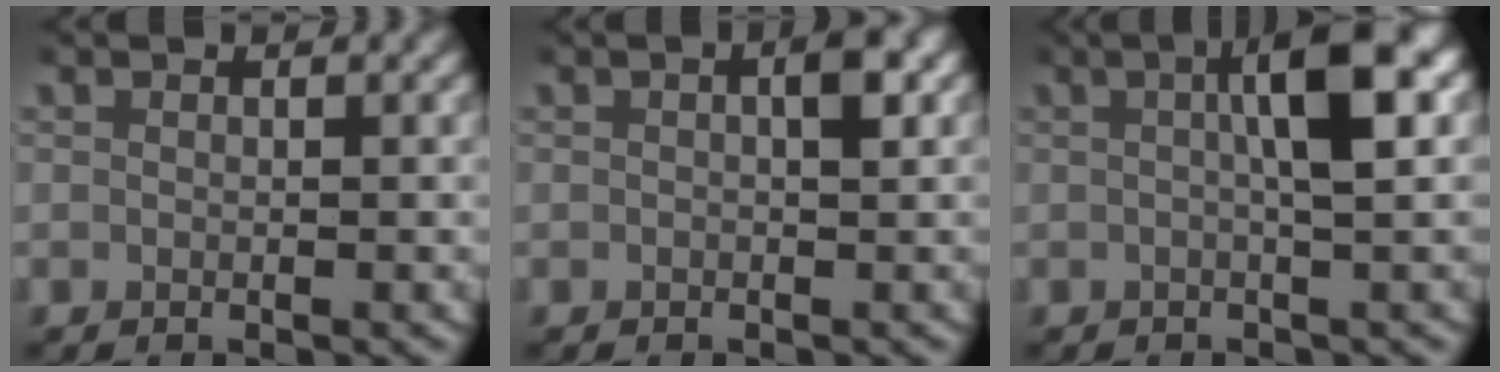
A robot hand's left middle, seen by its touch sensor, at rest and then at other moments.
{"total": 2.0, "force": [0.3, 0.6, 1.8], "torque": [-0.028, 0.007, 0.003]}
{"total": 5.8, "force": [1.0, 0.9, 5.6], "torque": [-0.085, 0.021, 0.006]}